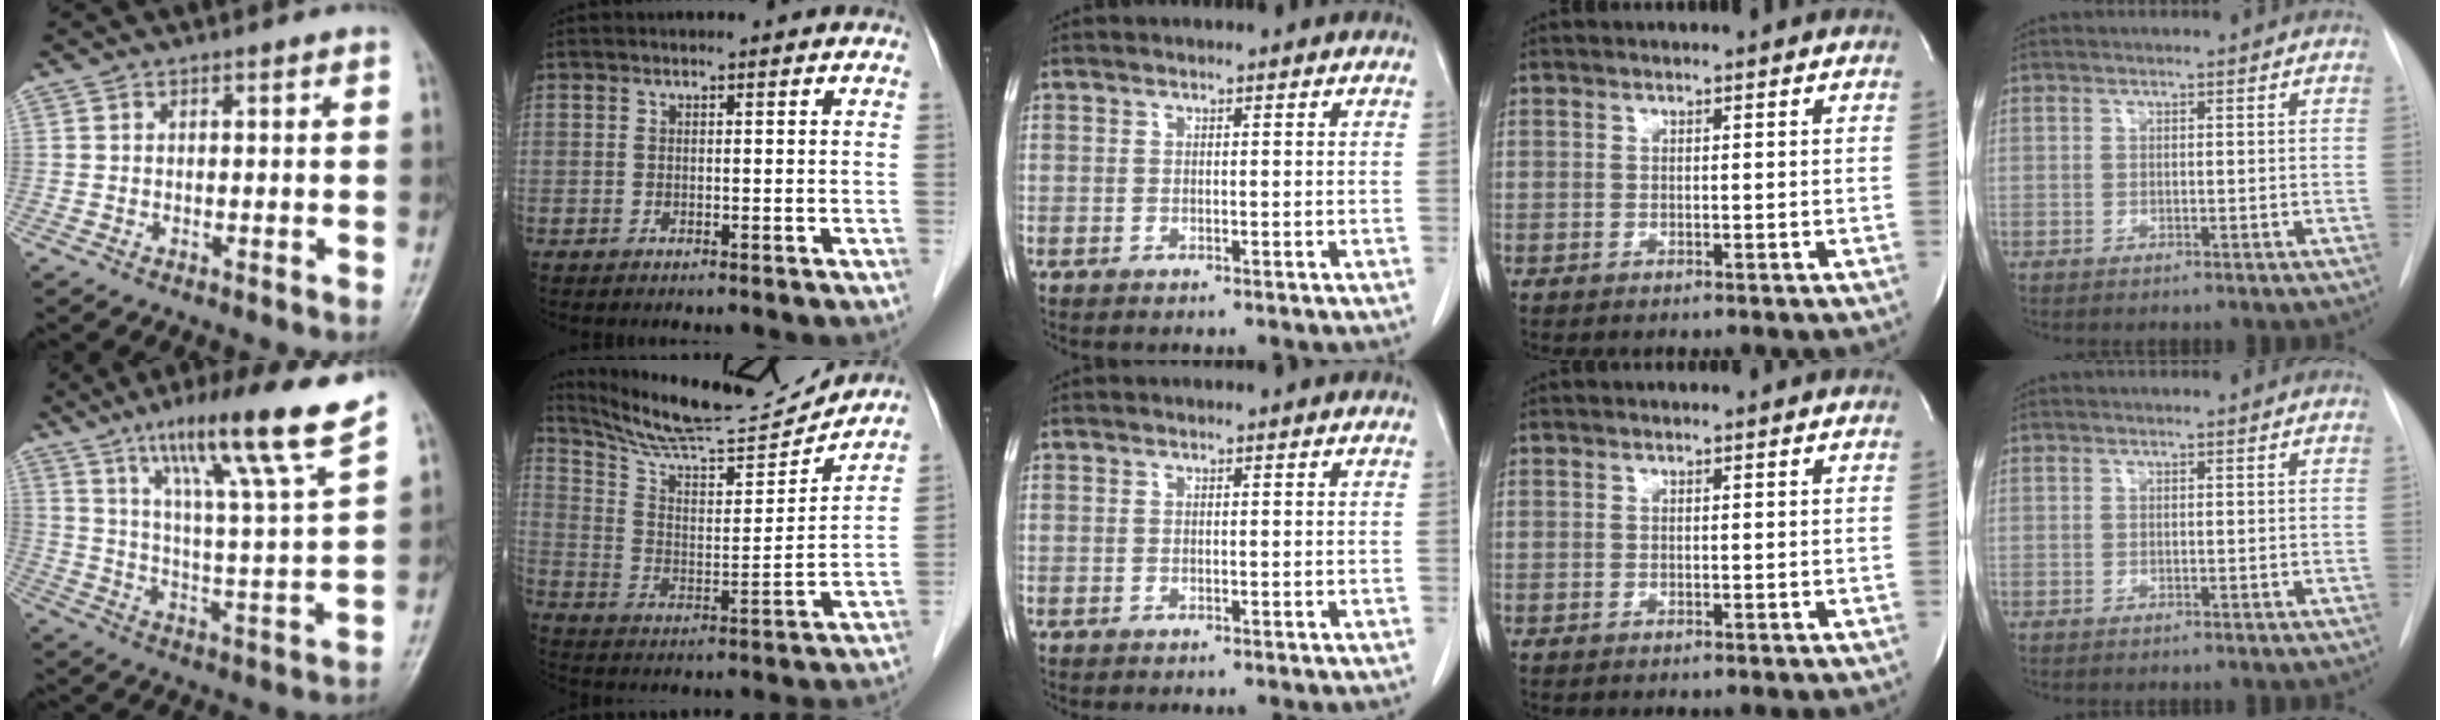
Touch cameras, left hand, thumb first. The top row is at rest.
{"thumb": {"total": 18.0, "force": [12.3, 0.0, 13.2], "torque": [-0.193, -0.062, 0.195]}, "index": {"total": 16.5, "force": [16.0, 0.2, 4.1], "torque": [-0.086, -0.016, 0.261]}}